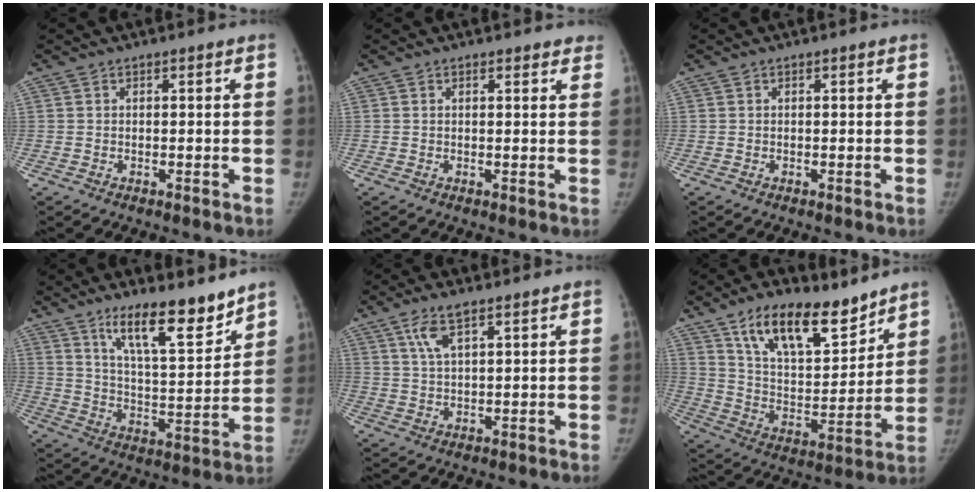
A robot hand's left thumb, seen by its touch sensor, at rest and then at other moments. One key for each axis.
{"total": 2.1, "fx": 1.8, "fy": 0.9, "fz": 0.8, "tx": 0.008, "ty": -0.003, "tz": 0.015}
{"total": 0.0}
{"total": 15.1, "fx": 11.0, "fy": 3.8, "fz": 9.6, "tx": -0.126, "ty": -0.083, "tz": 0.190}
{"total": 5.6, "fx": 3.4, "fy": 1.7, "fz": 4.2, "tx": -0.082, "ty": -0.010, "tz": 0.069}
{"total": 18.3, "fx": 12.7, "fy": 7.6, "fz": 10.7, "tx": -0.134, "ty": -0.072, "tz": 0.225}